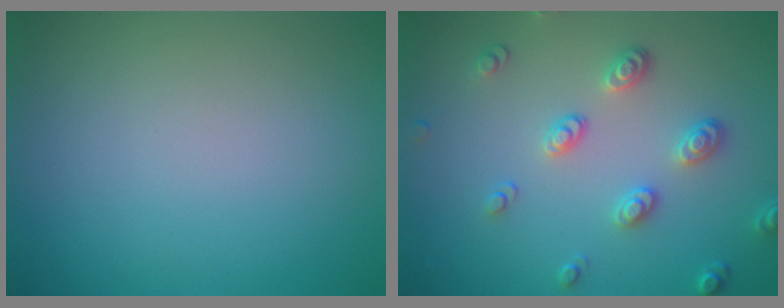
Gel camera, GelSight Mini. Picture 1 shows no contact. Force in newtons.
{"total": 3.2, "press": 2.8, "slide": 1.6}